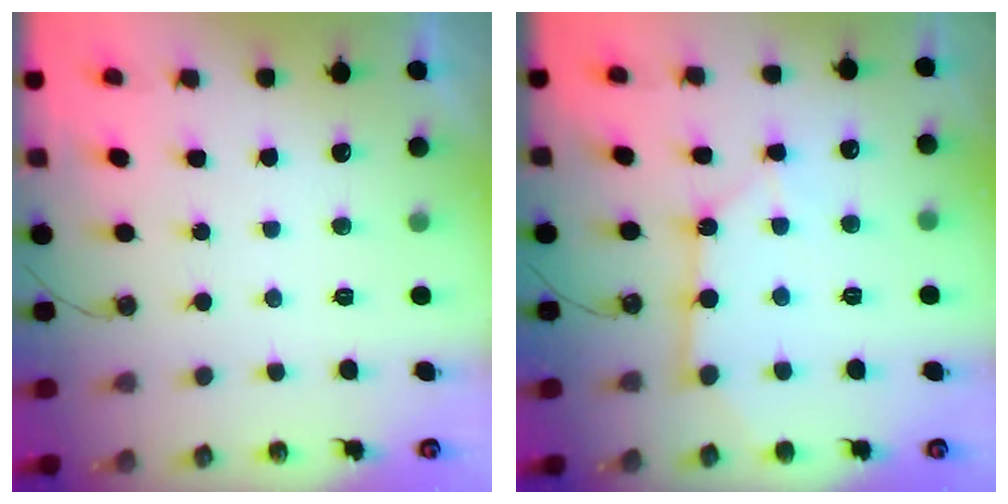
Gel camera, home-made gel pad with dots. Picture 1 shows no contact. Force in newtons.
{"total": 7.3, "press": 7.3, "slide": 0.7}